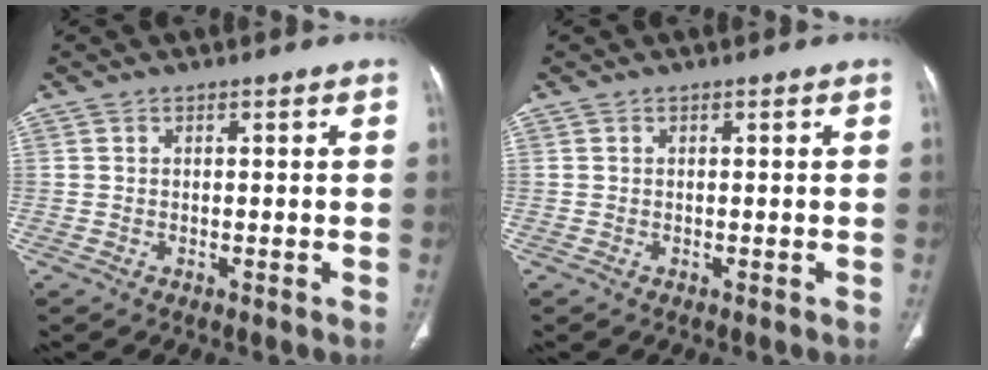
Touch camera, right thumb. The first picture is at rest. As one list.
[{"total": 0.0}]